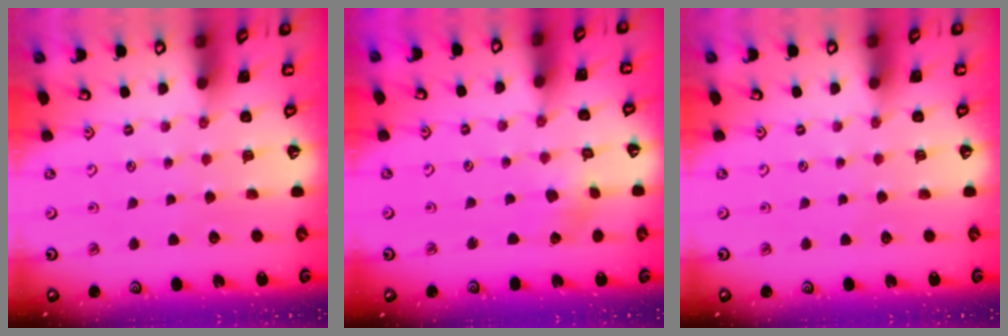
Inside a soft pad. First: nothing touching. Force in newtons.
{"total": 1.7, "press": 1.7, "slide": 0.2}
{"total": 0.0}